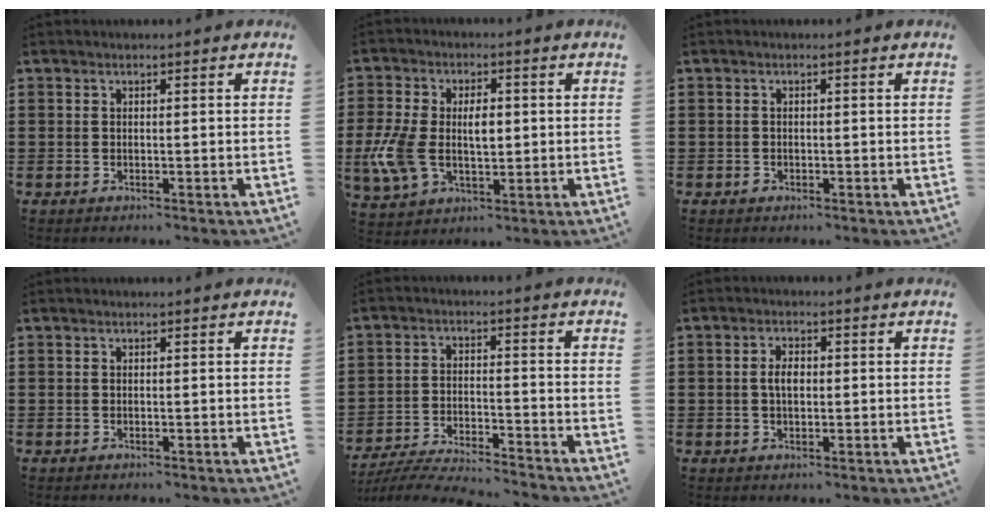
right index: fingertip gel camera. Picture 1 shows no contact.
{"total": 8.3, "force": [-0.2, 5.2, 6.5], "torque": [-0.158, 0.004, -0.007]}
{"total": 0.7, "force": [-0.4, 0.5, 0.1], "torque": [-0.003, 0.003, -0.010]}
{"total": 0.0}
{"total": 5.5, "force": [-5.4, 0.0, 1.2], "torque": [-0.031, -0.003, -0.110]}
{"total": 2.8, "force": [0.0, 1.4, 2.4], "torque": [-0.047, 0.006, -0.001]}